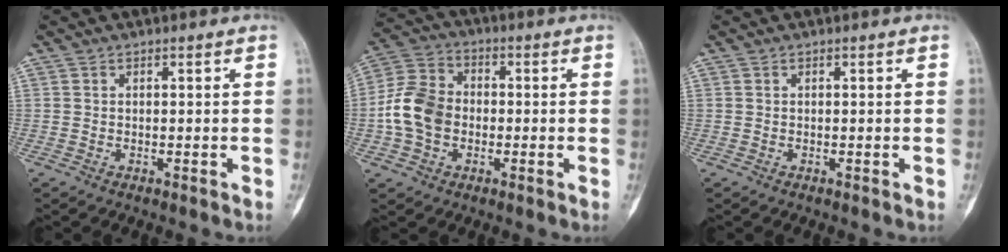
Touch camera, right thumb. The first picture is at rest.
{"total": 10.7, "force": [-1.5, 8.2, 6.7], "torque": [-0.123, 0.028, -0.039]}
{"total": 0.0}